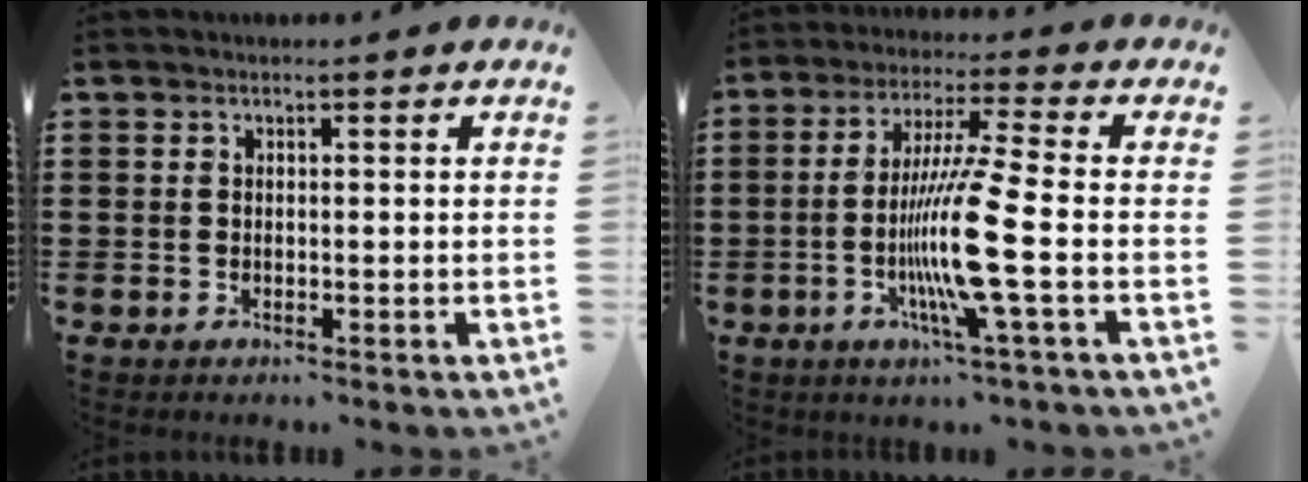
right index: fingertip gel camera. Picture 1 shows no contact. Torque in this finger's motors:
{"motor_torque": [2.14, 0.00, 0.81, 0.21]}